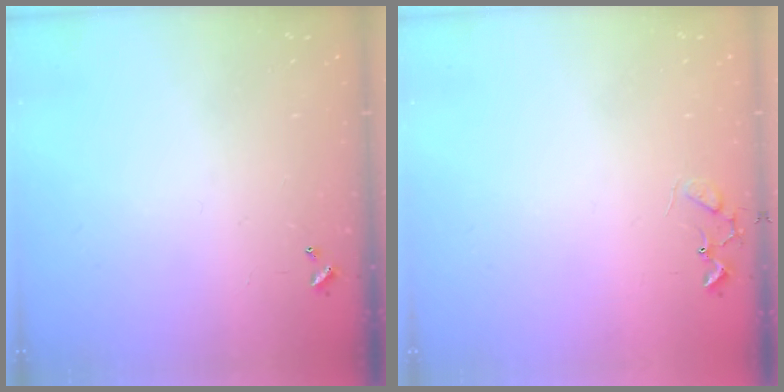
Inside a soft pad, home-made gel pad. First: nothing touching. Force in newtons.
{"total": 6.2, "press": 6.2, "slide": 0.4}